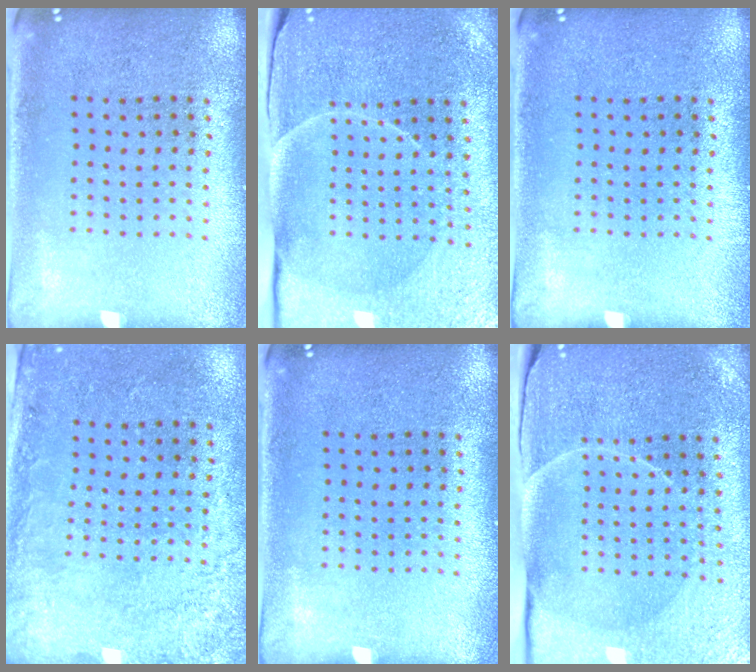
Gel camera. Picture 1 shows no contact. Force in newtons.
{"total": 3.6, "press": 3.6, "slide": 0.6}
{"total": 0.0}
{"total": 2.7, "press": 2.0, "slide": 1.9}
{"total": 0.0}
{"total": 3.6, "press": 3.6, "slide": 0.6}